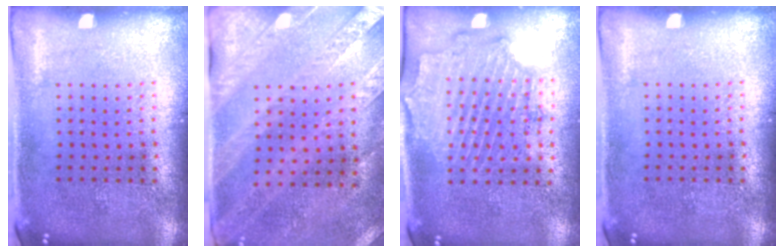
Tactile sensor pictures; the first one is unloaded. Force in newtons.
{"total": 2.4, "press": 2.1, "slide": 1.2}
{"total": 1.8, "press": 1.7, "slide": 0.7}
{"total": 0.0}